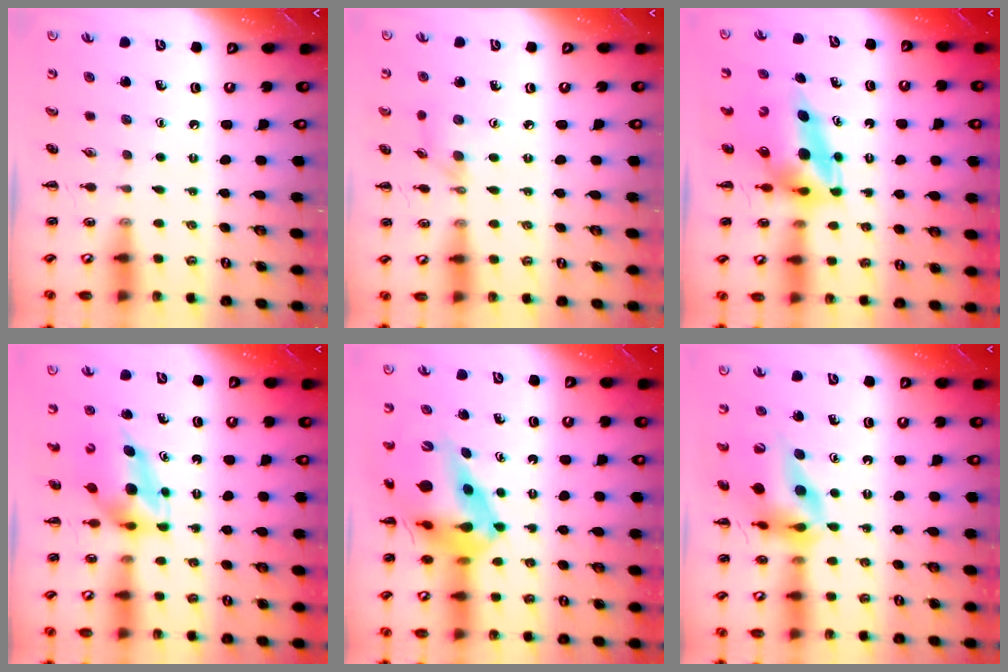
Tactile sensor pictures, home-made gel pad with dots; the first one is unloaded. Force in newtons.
{"total": 3.3, "press": 3.1, "slide": 1.1}
{"total": 7.3, "press": 7.0, "slide": 2.3}
{"total": 5.4, "press": 5.3, "slide": 1.0}
{"total": 15.5, "press": 14.8, "slide": 4.6}
{"total": 14.5, "press": 13.9, "slide": 4.1}